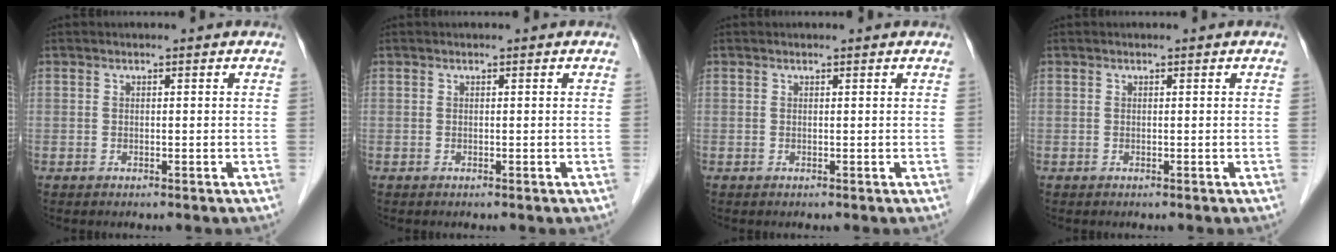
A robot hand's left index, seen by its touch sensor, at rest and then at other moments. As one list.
[{"total": 0.0}, {"total": 0.5, "force": [0.5, 0.1, 0.1], "torque": [-0.004, 0.003, 0.005]}, {"total": 0.0}]